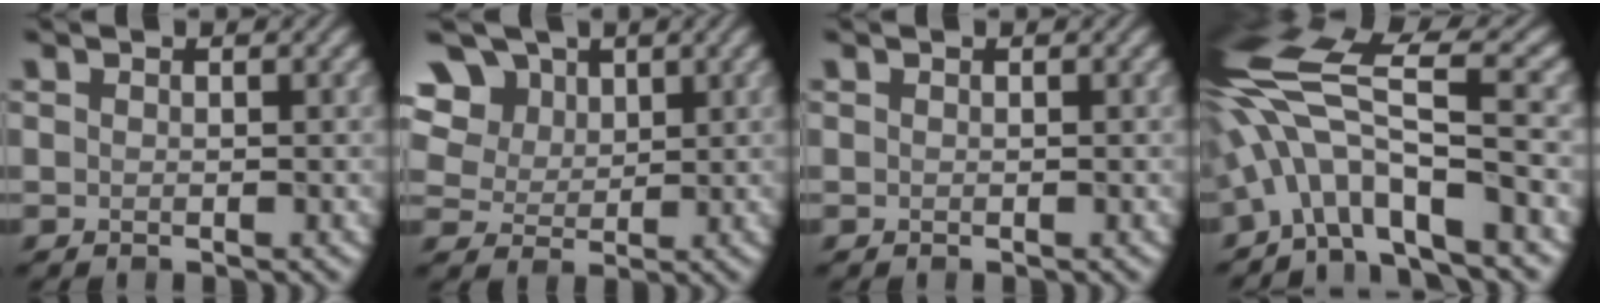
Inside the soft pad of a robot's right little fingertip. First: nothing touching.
{"total": 9.9, "force": [5.1, 7.2, 4.5], "torque": [-0.108, 0.025, 0.086]}
{"total": 0.0}
{"total": 10.6, "force": [-2.2, 3.1, 9.9], "torque": [-0.182, 0.025, -0.051]}